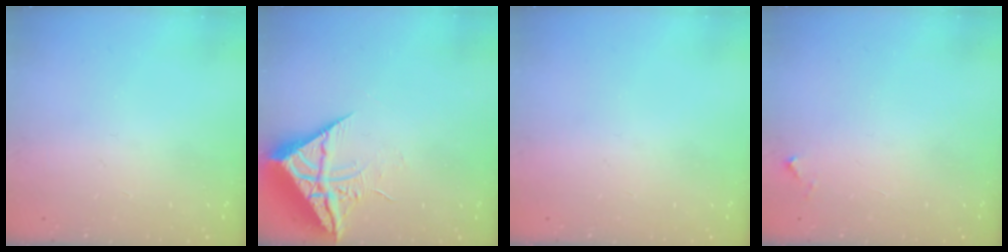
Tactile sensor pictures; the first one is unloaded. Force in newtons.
{"total": 10.0, "press": 9.9, "slide": 1.0}
{"total": 0.0}
{"total": 4.2, "press": 4.2, "slide": 0.1}